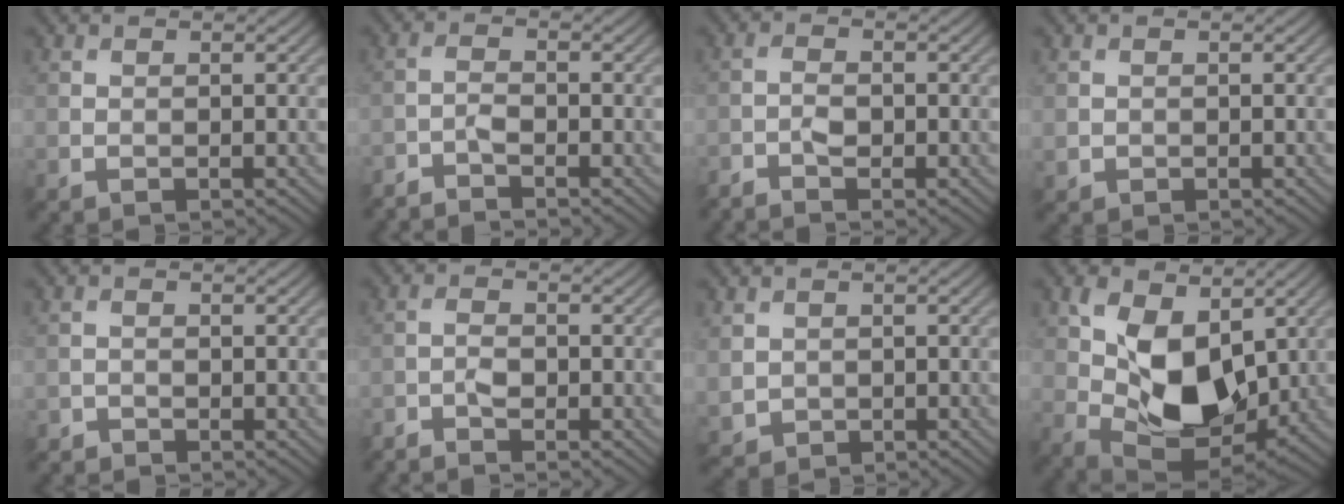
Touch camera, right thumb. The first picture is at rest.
{"total": 2.8, "force": [-2.6, 0.3, 1.1], "torque": [-0.026, -0.004, -0.058]}
{"total": 2.4, "force": [-1.6, 0.8, 1.5], "torque": [-0.034, 0.000, -0.038]}
{"total": 1.0, "force": [0.0, 1.0, 0.1], "torque": [-0.004, -0.007, -0.001]}
{"total": 1.1, "force": [-1.1, 0.4, 0.0], "torque": [0.000, -0.001, -0.024]}
{"total": 2.3, "force": [-1.8, 0.6, 1.3], "torque": [-0.030, 0.000, -0.041]}
{"total": 2.3, "force": [0.4, 2.1, 0.8], "torque": [-0.033, -0.009, 0.011]}
{"total": 11.3, "force": [2.1, 6.8, 8.7], "torque": [-0.170, -0.008, 0.039]}